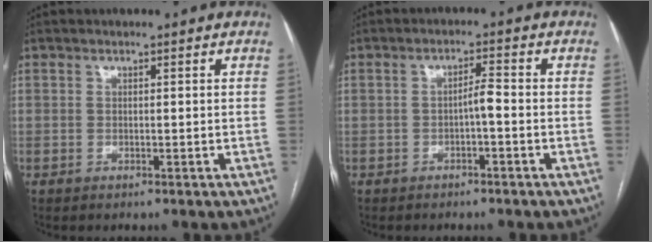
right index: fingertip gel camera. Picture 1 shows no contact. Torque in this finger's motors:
{"motor_torque": [0.63, -0.14, 0.15, 0.05]}